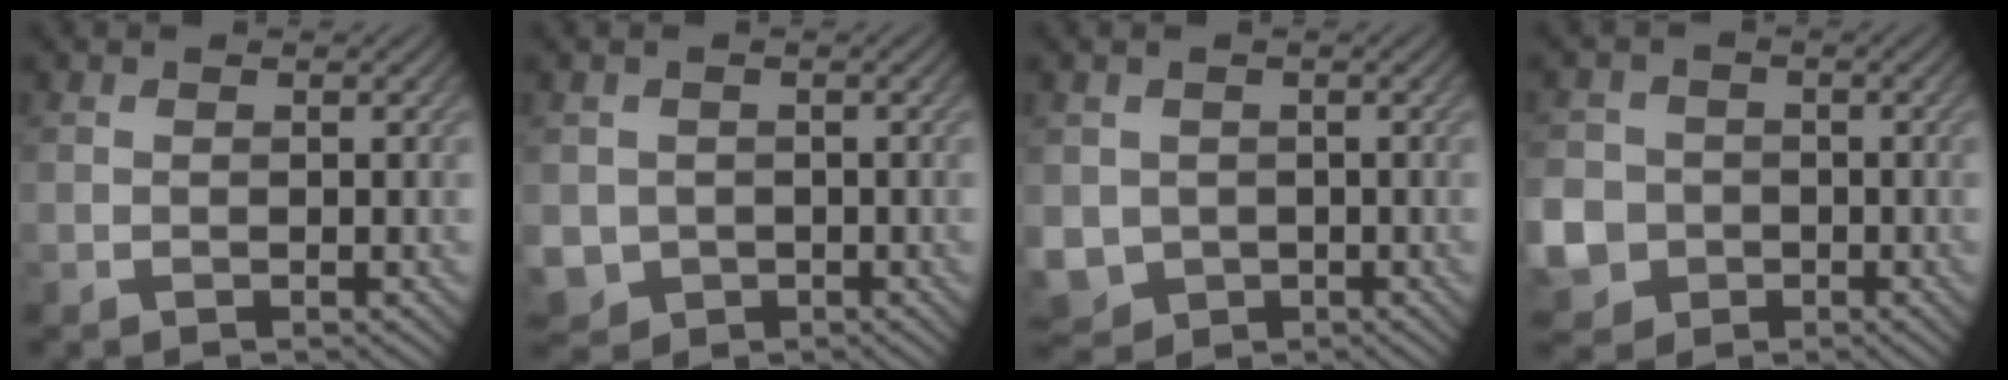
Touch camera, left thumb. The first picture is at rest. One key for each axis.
{"total": 3.3, "fx": -0.6, "fy": 3.2, "fz": 0.8, "tx": -0.036, "ty": -0.021, "tz": -0.014}
{"total": 4.0, "fx": -0.5, "fy": 3.8, "fz": 1.3, "tx": -0.051, "ty": -0.025, "tz": -0.010}
{"total": 7.7, "fx": -2.3, "fy": 6.9, "fz": 2.4, "tx": -0.091, "ty": -0.025, "tz": -0.066}